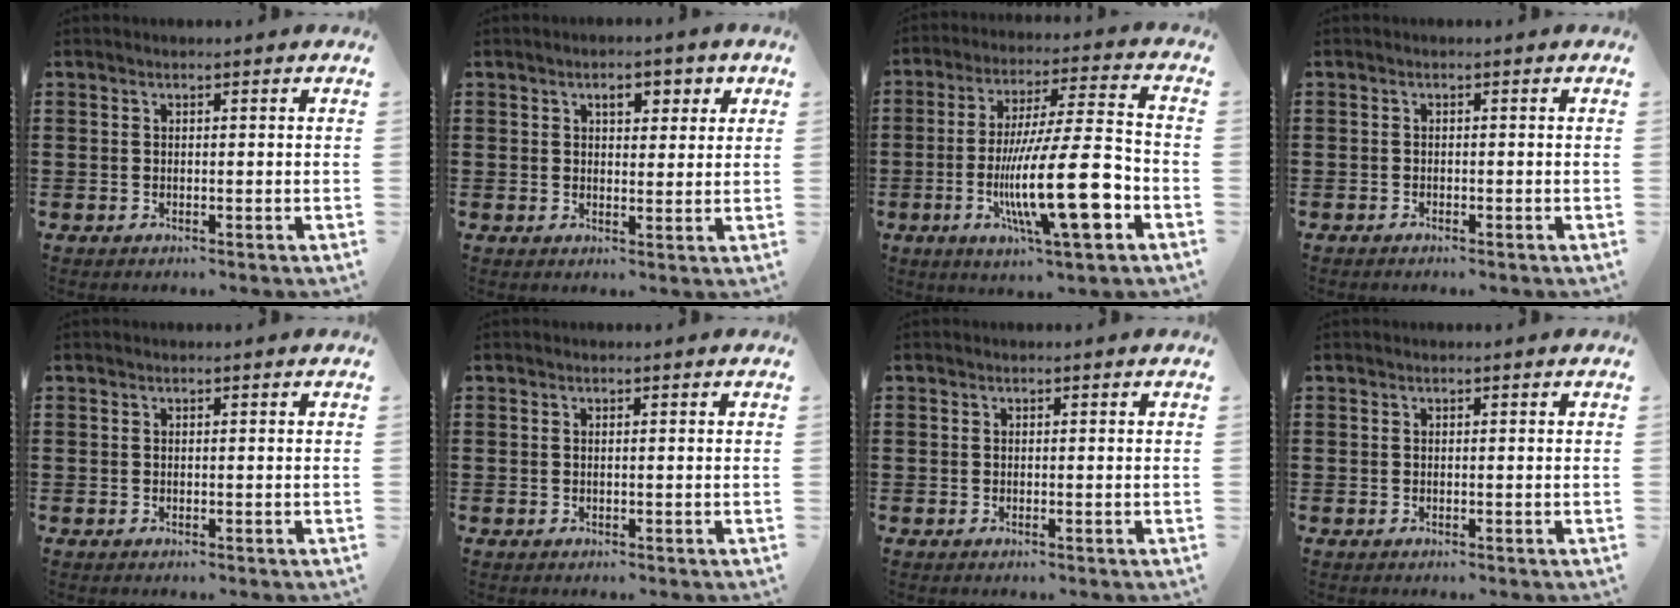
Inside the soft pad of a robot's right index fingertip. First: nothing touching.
{"total": 3.5, "force": [1.7, 2.0, 2.4], "torque": [-0.031, 0.002, 0.019]}
{"total": 19.1, "force": [-5.8, 3.8, 17.8], "torque": [-0.316, -0.006, -0.096]}
{"total": 0.6, "force": [-0.6, 0.1, 0.1], "torque": [-0.005, -0.003, -0.013]}
{"total": 0.0}
{"total": 0.0}
{"total": 0.0}
{"total": 0.0}